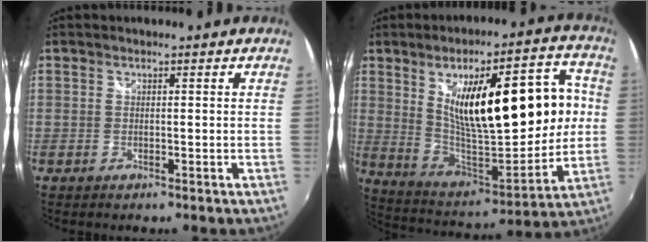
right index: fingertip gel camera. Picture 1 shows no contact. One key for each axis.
{"total": 24.3, "fx": 4.0, "fy": 8.9, "fz": 22.3, "tx": -0.353, "ty": 0.005, "tz": 0.085}